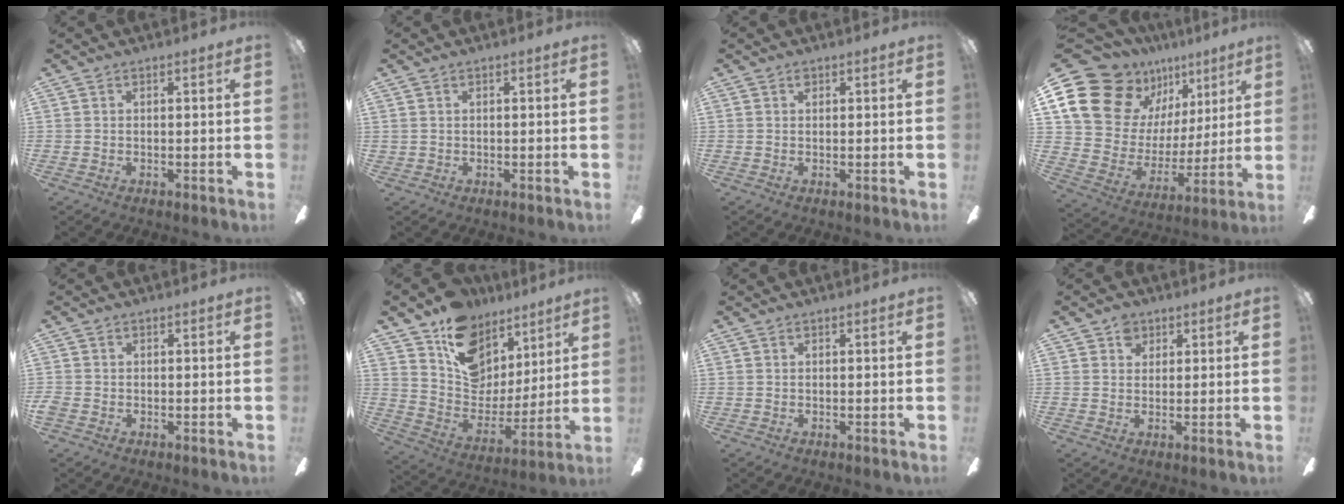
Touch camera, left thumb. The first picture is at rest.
{"total": 0.6, "force": [0.3, 0.5, 0.0], "torque": [-0.001, 0.004, 0.004]}
{"total": 0.8, "force": [0.6, 0.5, 0.4], "torque": [-0.009, 0.002, 0.010]}
{"total": 18.7, "force": [11.9, 12.2, 7.8], "torque": [-0.156, -0.076, 0.233]}
{"total": 1.3, "force": [-0.6, 1.1, 0.6], "torque": [-0.008, 0.005, -0.011]}
{"total": 15.8, "force": [9.7, 10.9, 6.0], "torque": [-0.105, -0.057, 0.183]}
{"total": 0.0}
{"total": 4.2, "force": [2.4, 3.3, 1.2], "torque": [-0.009, 0.001, 0.042]}